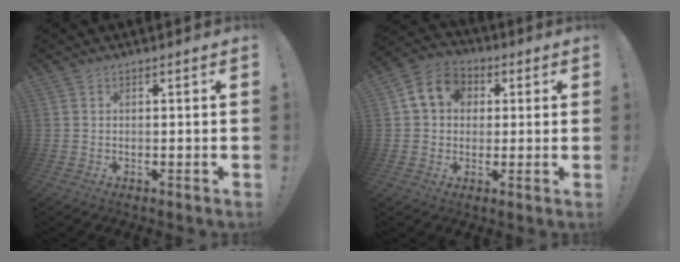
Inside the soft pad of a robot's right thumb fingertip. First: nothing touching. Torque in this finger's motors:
{"motor_torque": [0.12, 0.11, 0.02, 0.01, 0.03]}